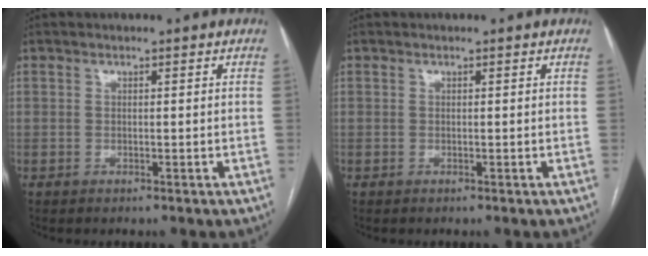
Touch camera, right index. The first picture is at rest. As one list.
[{"total": 0.0}]